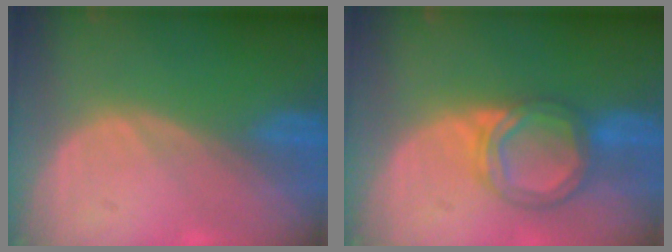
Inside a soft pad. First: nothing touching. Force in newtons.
{"total": 6.3, "press": 5.7, "slide": 2.5}